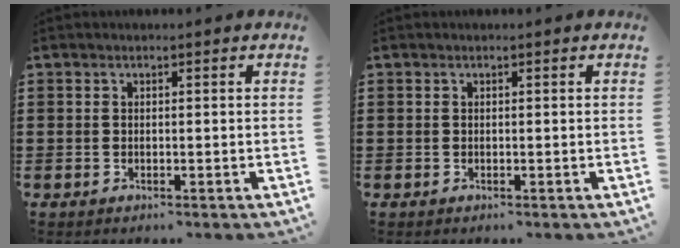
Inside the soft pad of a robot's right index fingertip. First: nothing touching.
{"total": 0.0}